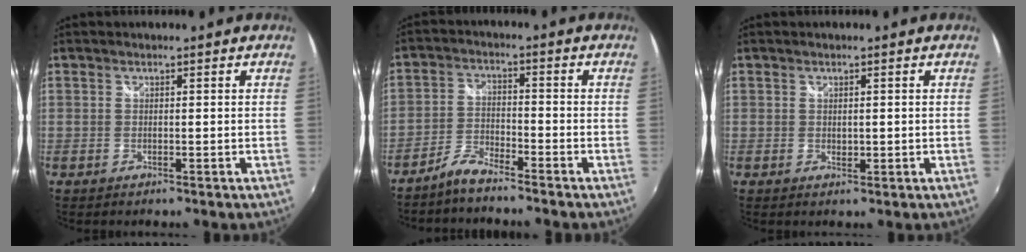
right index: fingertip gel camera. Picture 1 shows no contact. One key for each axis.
{"total": 4.5, "fx": -4.1, "fy": 0.3, "fz": 1.8, "tx": -0.053, "ty": 0.005, "tz": -0.084}
{"total": 0.8, "fx": 0.3, "fy": 0.5, "fz": 0.5, "tx": -0.008, "ty": 0.001, "tz": 0.009}